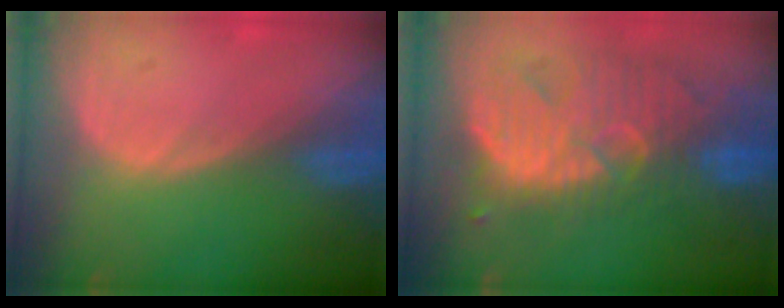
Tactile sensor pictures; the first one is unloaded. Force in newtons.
{"total": 11.2, "press": 10.7, "slide": 3.4}